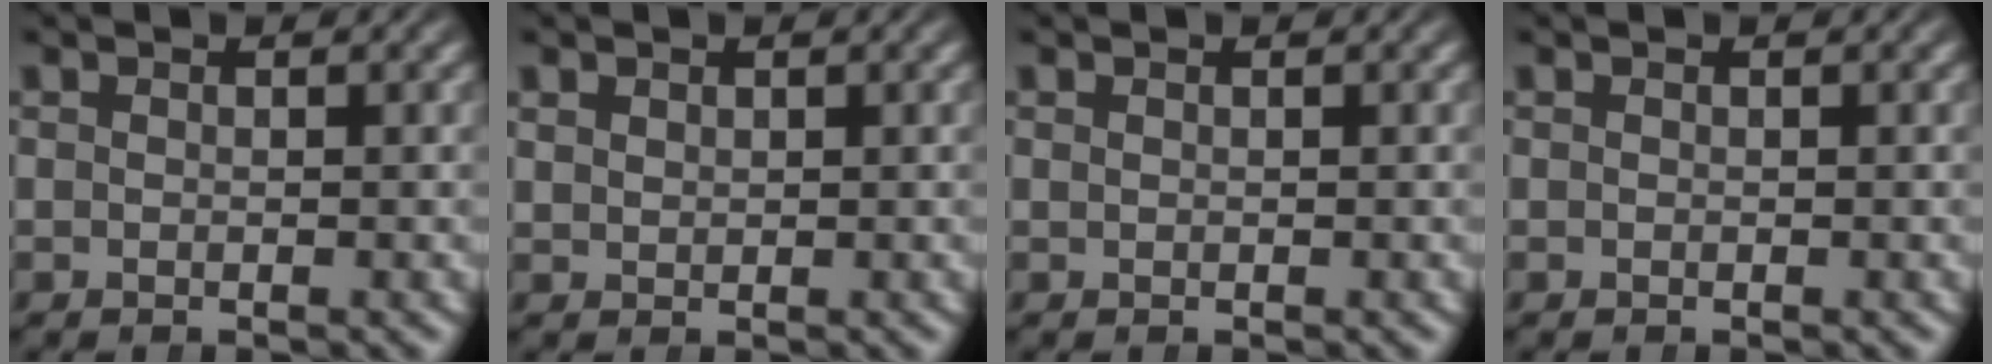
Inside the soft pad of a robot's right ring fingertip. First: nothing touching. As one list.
[{"total": 1.0, "force": [0.9, 0.3, 0.2], "torque": [0.002, -0.001, 0.025]}, {"total": 0.5, "force": [0.3, -0.5, 0.1], "torque": [0.004, 0.000, 0.008]}, {"total": 0.0}]